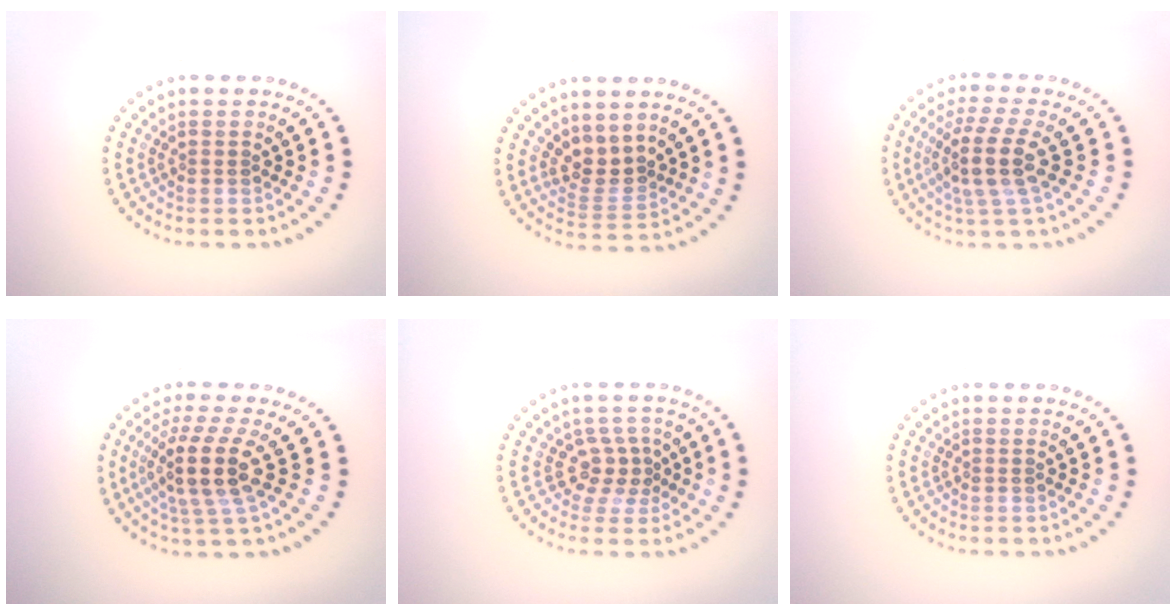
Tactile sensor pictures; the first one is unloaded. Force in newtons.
{"total": 2.5, "press": 2.0, "slide": 1.5}
{"total": 4.1, "press": 3.2, "slide": 2.5}
{"total": 4.3, "press": 3.3, "slide": 2.8}
{"total": 2.5, "press": 1.7, "slide": 1.8}
{"total": 0.0}